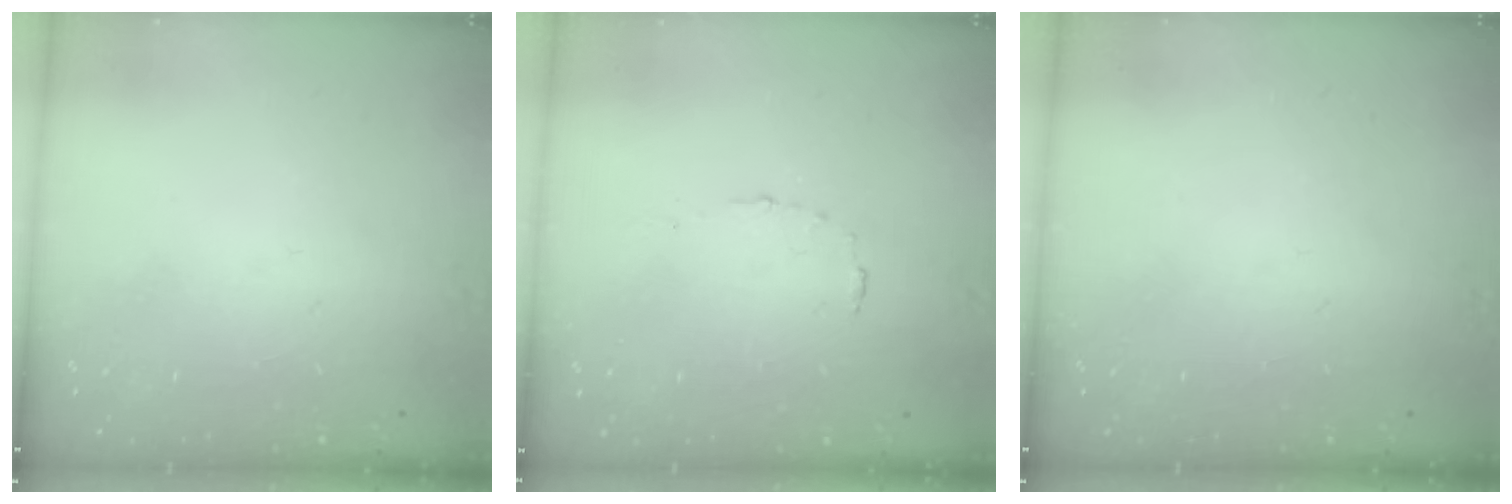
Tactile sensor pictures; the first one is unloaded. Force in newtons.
{"total": 3.0, "press": 3.0, "slide": 0.5}
{"total": 0.0}